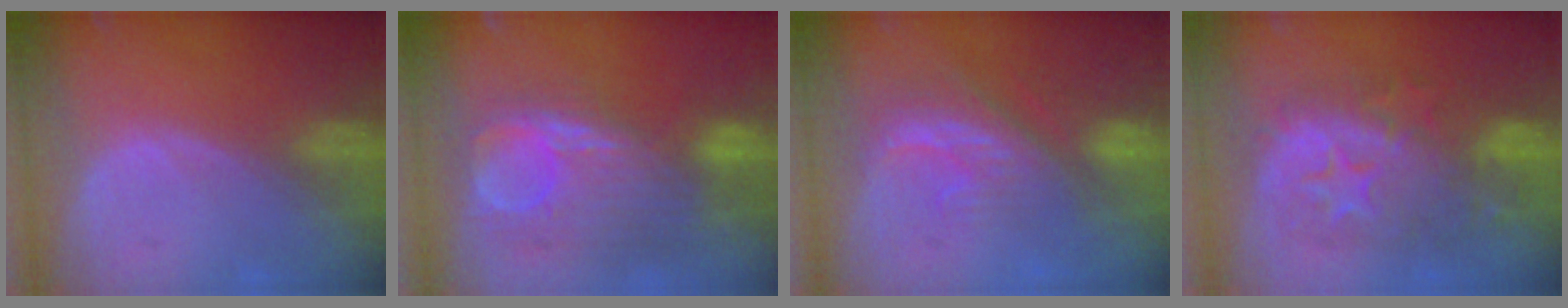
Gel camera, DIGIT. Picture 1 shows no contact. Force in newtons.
{"total": 11.2, "press": 10.4, "slide": 4.1}
{"total": 8.2, "press": 7.4, "slide": 3.4}
{"total": 11.2, "press": 11.1, "slide": 0.8}